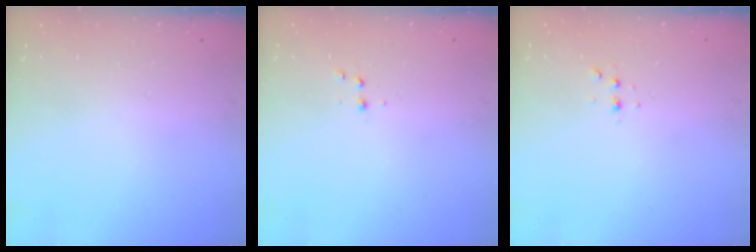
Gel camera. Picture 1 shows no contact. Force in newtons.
{"total": 2.9, "press": 2.7, "slide": 1.1}
{"total": 2.8, "press": 2.8, "slide": 0.7}